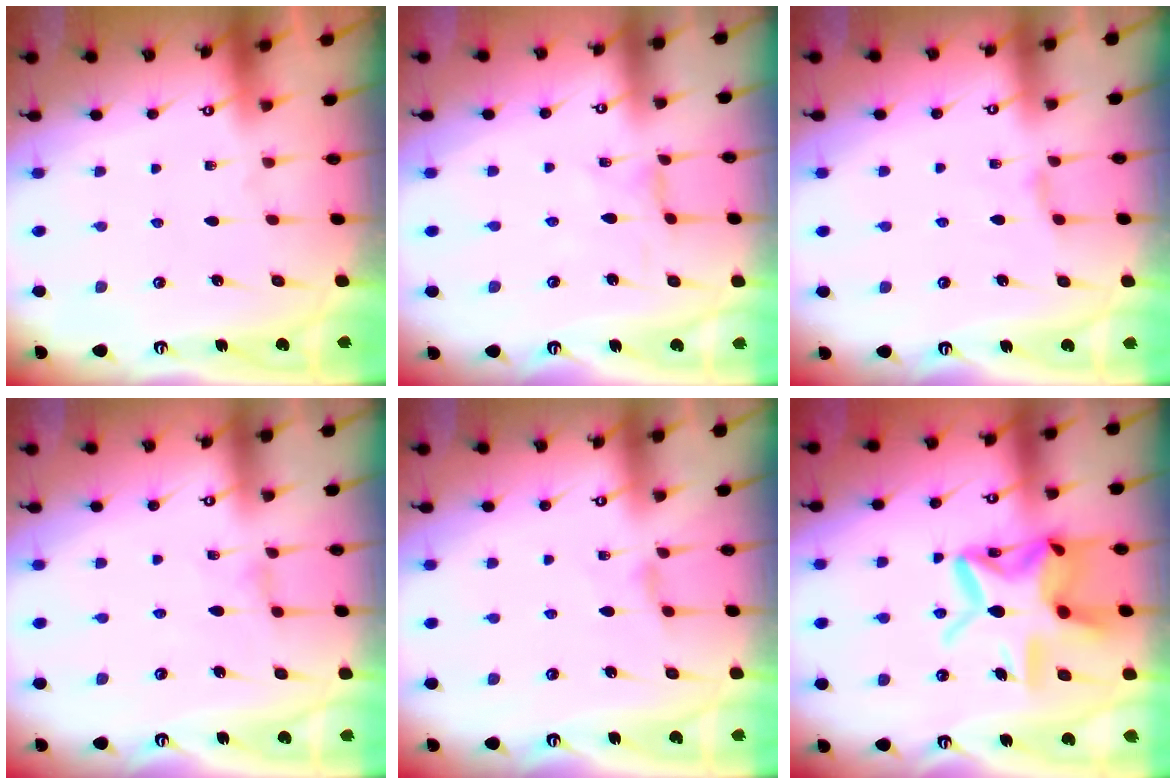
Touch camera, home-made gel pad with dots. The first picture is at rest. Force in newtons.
{"total": 0.0}
{"total": 1.5, "press": 1.5, "slide": 0.3}
{"total": 1.1, "press": 1.1, "slide": 0.2}
{"total": 2.9, "press": 2.8, "slide": 0.5}
{"total": 18.2, "press": 18.1, "slide": 1.3}